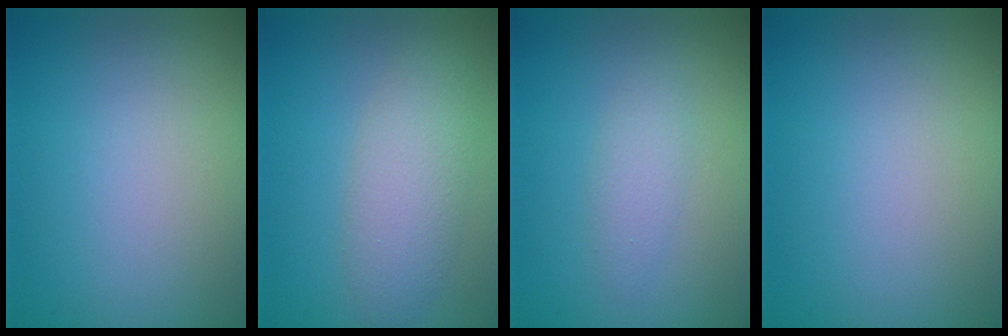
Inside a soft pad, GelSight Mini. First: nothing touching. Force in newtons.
{"total": 3.8, "press": 3.8, "slide": 0.1}
{"total": 1.6, "press": 1.6, "slide": 0.1}
{"total": 0.0}